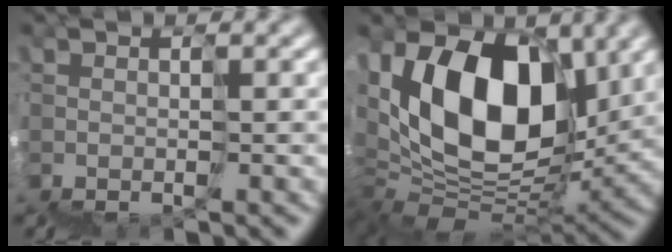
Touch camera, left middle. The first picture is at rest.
{"total": 9.6, "force": [5.6, 5.3, 5.7], "torque": [-0.076, 0.040, 0.075]}